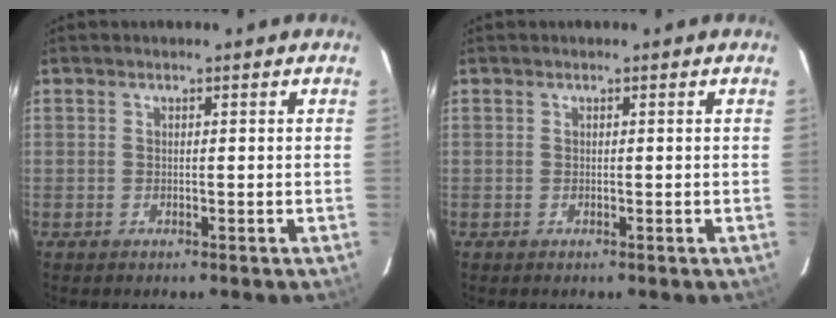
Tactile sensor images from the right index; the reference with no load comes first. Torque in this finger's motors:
{"motor_torque": [0.17, 0.19, 0.05, 0.01]}